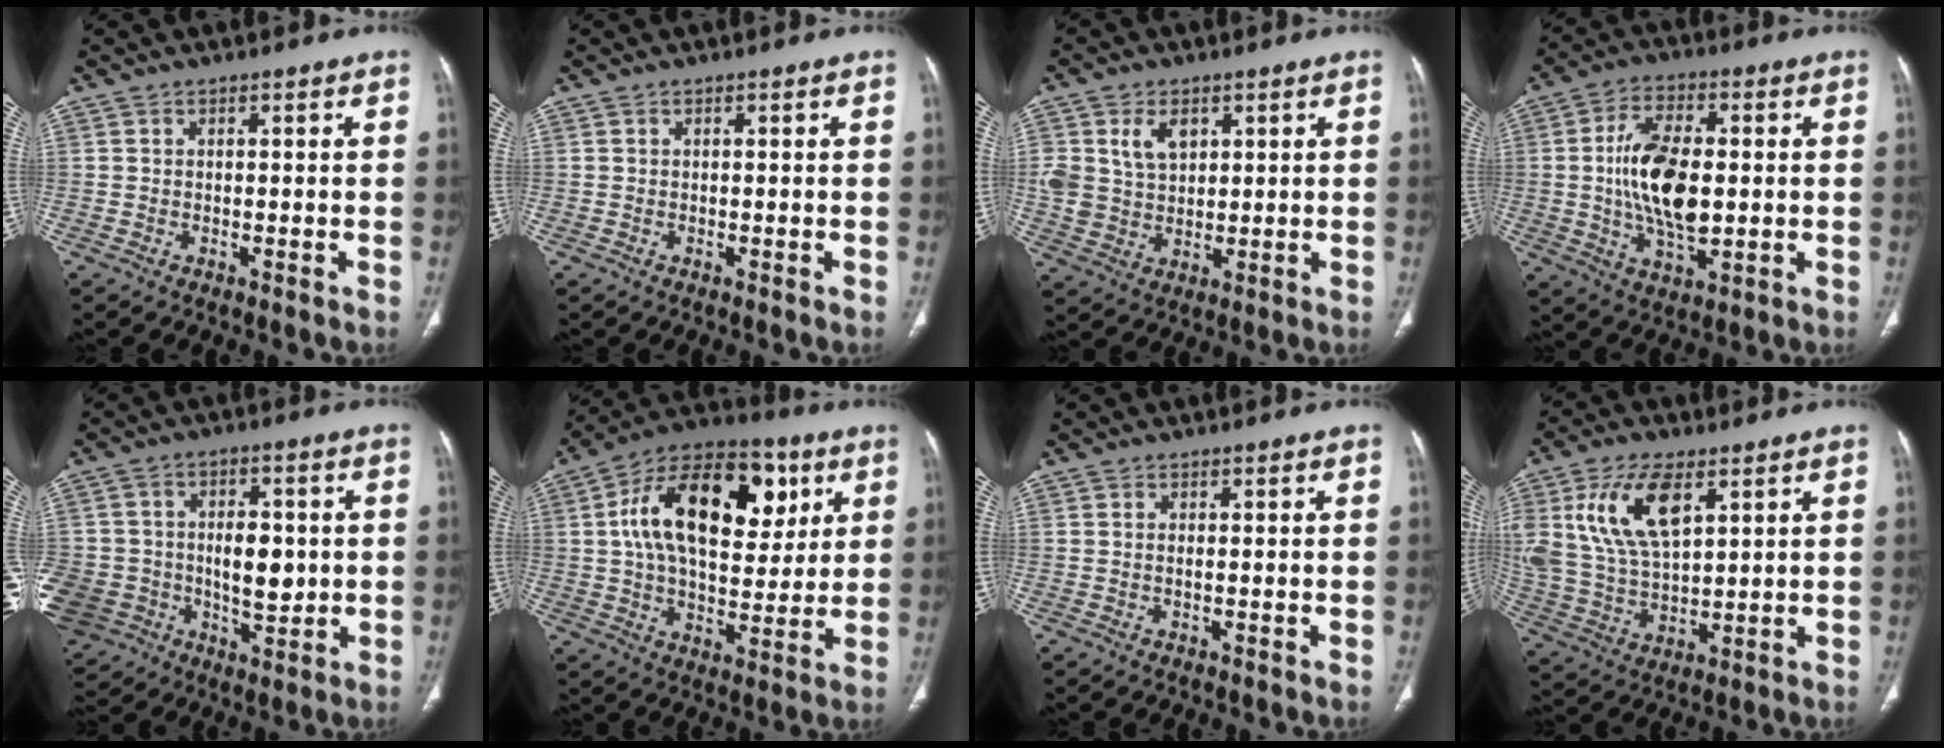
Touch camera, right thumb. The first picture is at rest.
{"total": 0.0}
{"total": 7.6, "force": [2.9, 5.3, 4.7], "torque": [-0.073, -0.011, 0.066]}
{"total": 14.6, "force": [0.3, 7.4, 12.6], "torque": [-0.224, -0.002, 0.008]}
{"total": 20.0, "force": [-1.7, 15.6, 12.4], "torque": [-0.232, 0.019, -0.001]}
{"total": 24.0, "force": [6.7, 13.6, 18.6], "torque": [-0.279, 0.007, 0.100]}
{"total": 0.6, "force": [0.1, 0.2, 0.6], "torque": [-0.017, 0.002, 0.004]}
{"total": 16.0, "force": [6.4, 8.0, 12.3], "torque": [-0.241, -0.014, 0.130]}